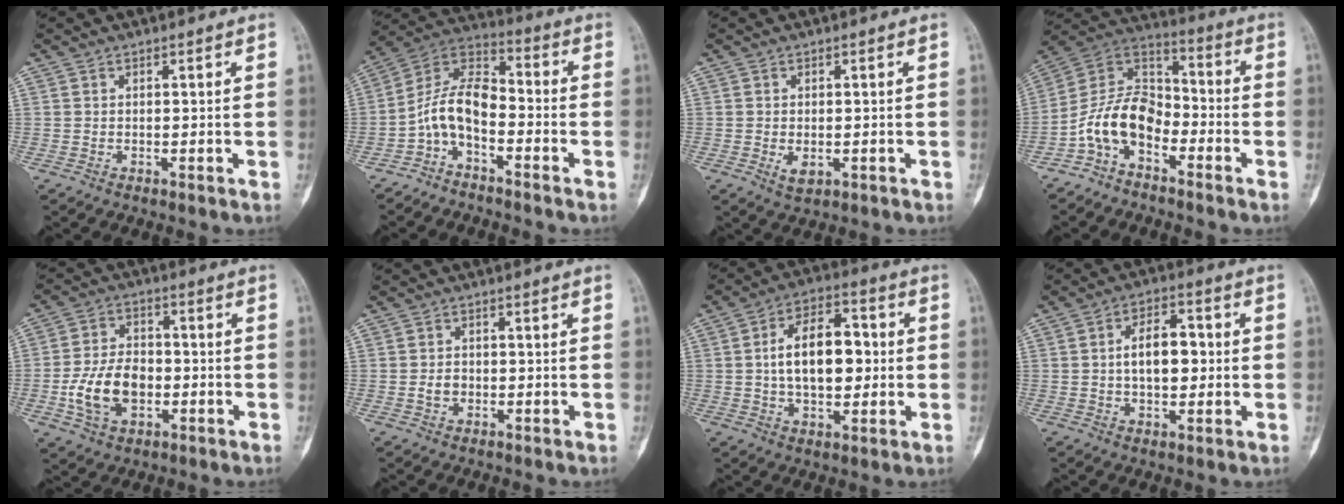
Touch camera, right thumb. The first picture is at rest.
{"total": 9.4, "force": [-3.9, 4.9, 7.0], "torque": [-0.130, 0.072, -0.089]}
{"total": 2.7, "force": [-0.7, 1.7, 2.0], "torque": [-0.031, -0.002, -0.005]}
{"total": 11.8, "force": [-5.5, 7.2, 7.5], "torque": [-0.130, 0.074, -0.119]}
{"total": 11.6, "force": [-2.7, 7.8, 8.1], "torque": [-0.139, 0.020, -0.046]}
{"total": 2.2, "force": [-0.5, 1.8, 1.3], "torque": [-0.017, 0.007, -0.009]}
{"total": 13.8, "force": [0.6, 7.9, 11.3], "torque": [-0.161, 0.020, 0.006]}
{"total": 9.1, "force": [0.3, 5.2, 7.5], "torque": [-0.100, 0.016, 0.000]}